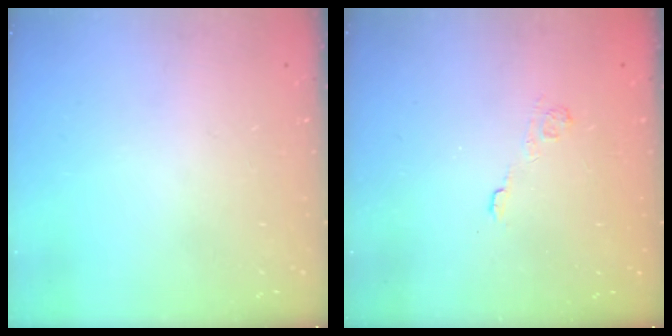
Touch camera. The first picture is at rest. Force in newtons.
{"total": 2.5, "press": 2.1, "slide": 1.4}